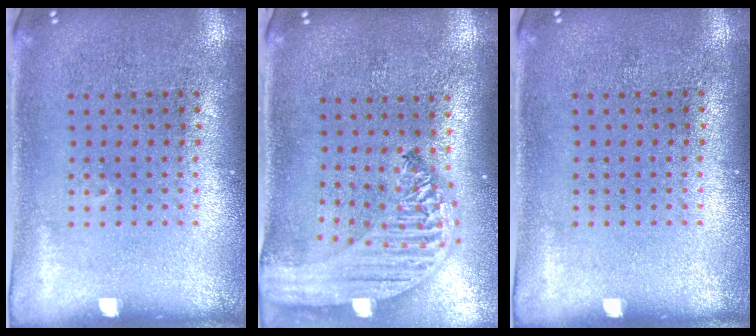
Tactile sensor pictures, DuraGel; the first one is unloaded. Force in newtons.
{"total": 2.5, "press": 2.1, "slide": 1.4}
{"total": 0.0}